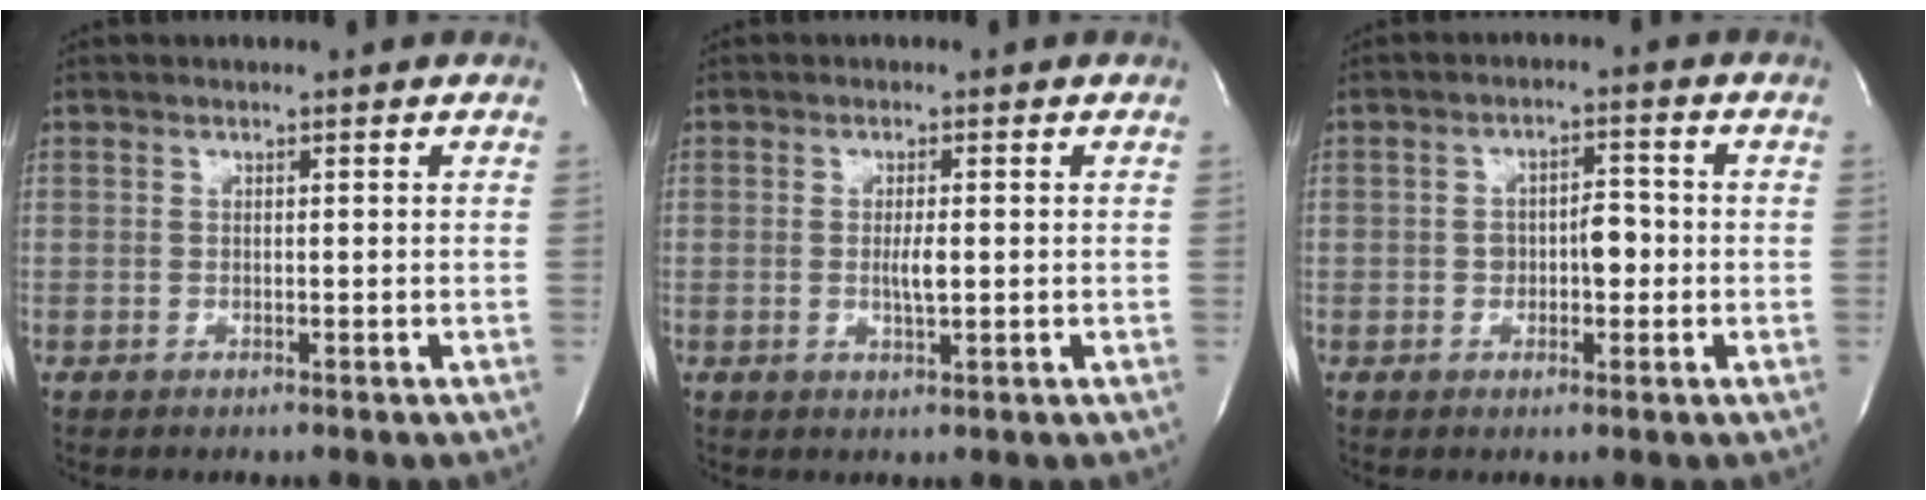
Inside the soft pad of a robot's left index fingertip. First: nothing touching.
{"total": 2.5, "force": [-0.2, 0.4, 2.5], "torque": [-0.049, -0.003, -0.002]}
{"total": 4.1, "force": [-0.7, 2.2, 3.4], "torque": [-0.051, 0.014, -0.009]}